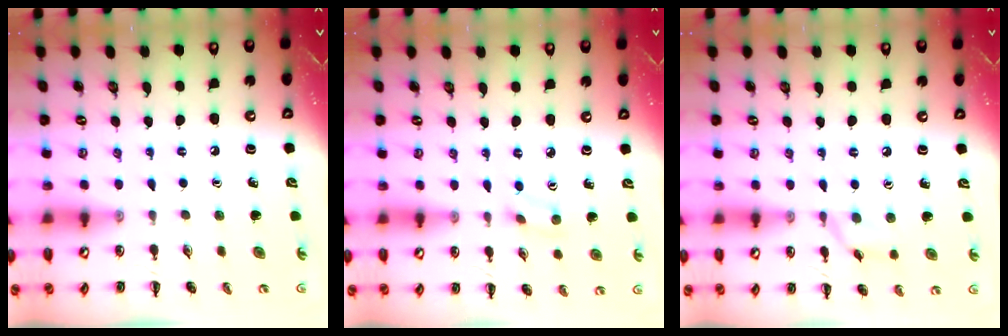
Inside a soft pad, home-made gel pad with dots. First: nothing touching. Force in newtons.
{"total": 2.5, "press": 2.4, "slide": 0.9}
{"total": 6.8, "press": 6.7, "slide": 0.7}